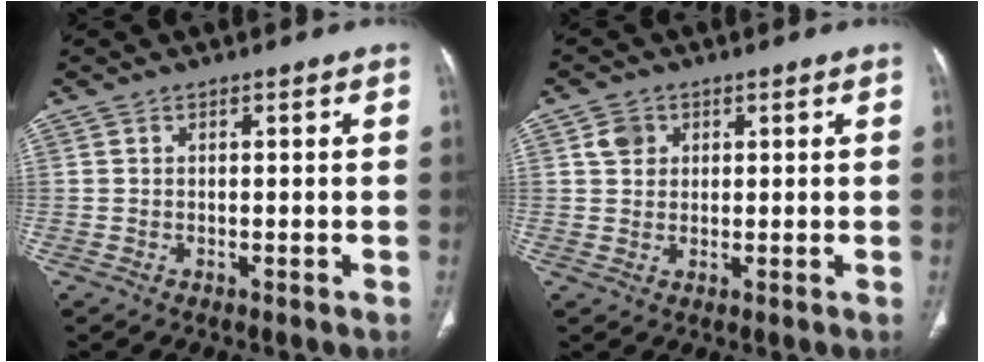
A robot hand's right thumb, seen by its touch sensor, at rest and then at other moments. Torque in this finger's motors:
{"motor_torque": [0.45, 0.41, 0.57, 0.40, -0.01]}